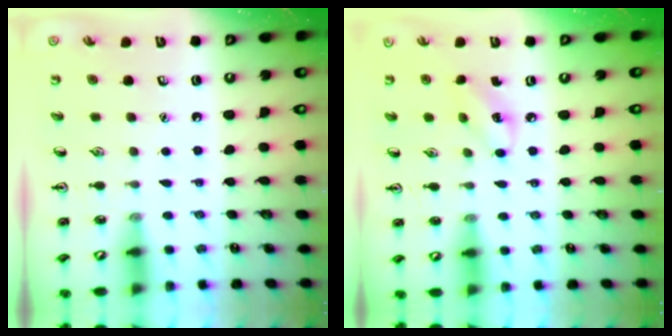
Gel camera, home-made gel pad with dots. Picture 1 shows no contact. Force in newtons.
{"total": 3.9, "press": 3.8, "slide": 1.0}